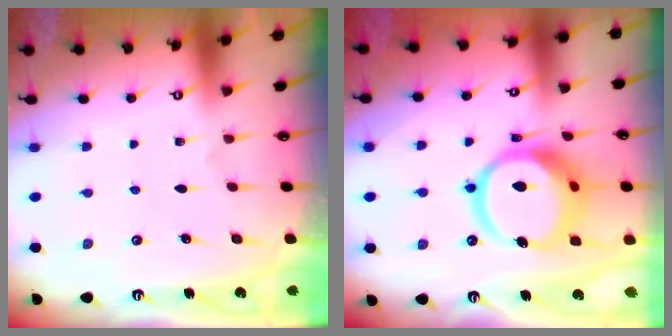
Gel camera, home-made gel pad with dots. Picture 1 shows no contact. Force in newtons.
{"total": 17.9, "press": 17.8, "slide": 2.2}